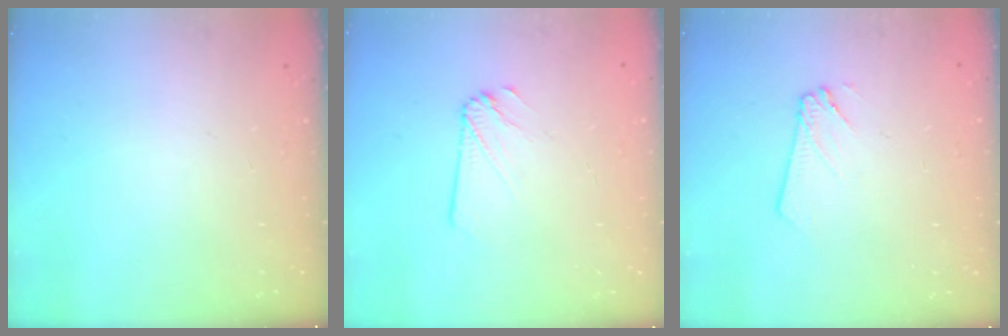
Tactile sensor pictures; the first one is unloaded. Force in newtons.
{"total": 2.2, "press": 2.2, "slide": 0.1}
{"total": 2.4, "press": 2.4, "slide": 0.2}